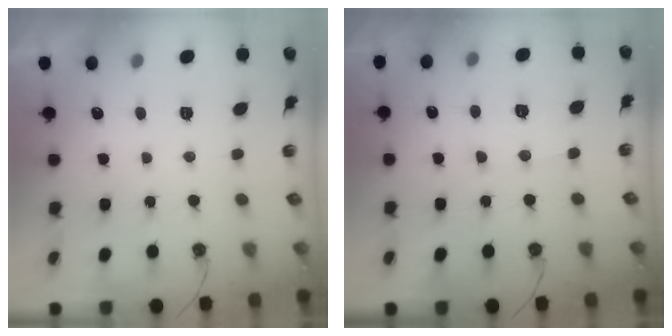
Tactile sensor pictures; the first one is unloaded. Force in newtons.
{"total": 8.0, "press": 8.0, "slide": 0.7}